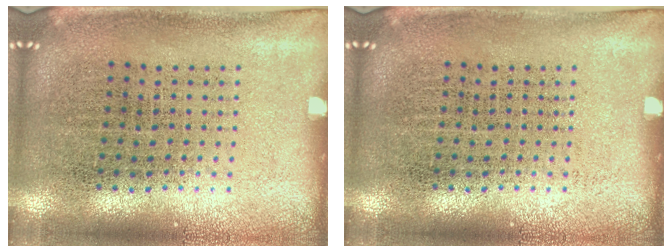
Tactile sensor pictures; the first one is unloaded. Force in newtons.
{"total": 0.0}